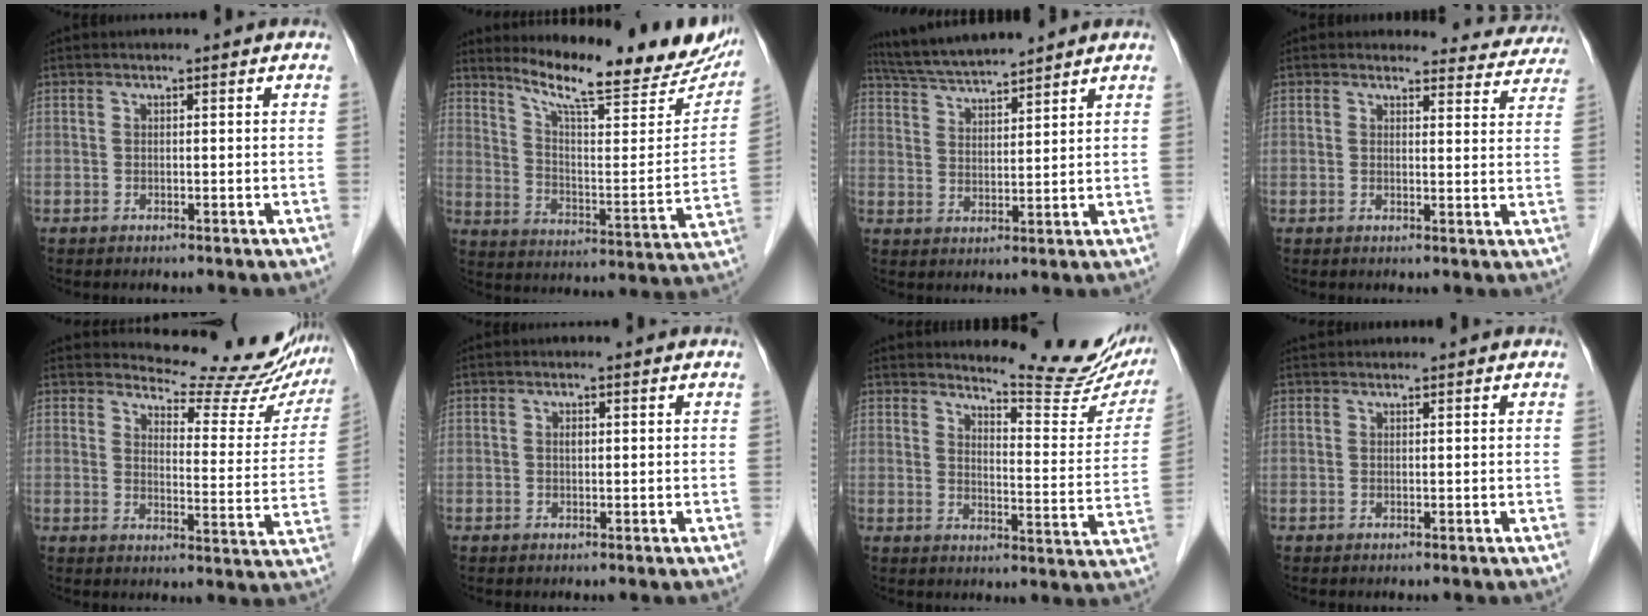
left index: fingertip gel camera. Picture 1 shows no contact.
{"total": 22.3, "force": [19.5, 2.7, 10.6], "torque": [-0.162, -0.061, 0.265]}
{"total": 9.6, "force": [8.9, 0.5, 3.6], "torque": [-0.069, 0.027, 0.162]}
{"total": 8.4, "force": [8.0, 2.6, -0.3], "torque": [0.039, -0.018, 0.061]}
{"total": 18.0, "force": [17.5, 3.3, 2.9], "torque": [-0.018, -0.091, 0.185]}
{"total": 0.7, "force": [0.2, 0.3, 0.6], "torque": [-0.013, 0.001, 0.004]}
{"total": 14.4, "force": [13.4, 1.5, 4.9], "torque": [-0.060, -0.070, 0.153]}
{"total": 1.8, "force": [1.7, 0.3, 0.2], "torque": [-0.008, 0.028, 0.033]}